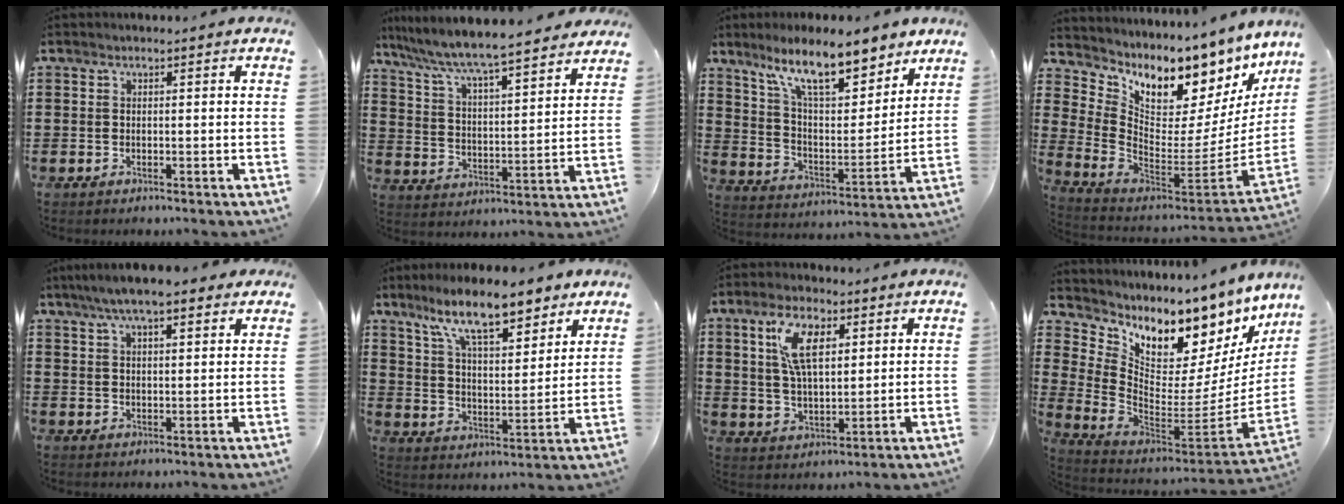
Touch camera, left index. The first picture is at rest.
{"total": 5.7, "force": [5.3, 0.0, 2.2], "torque": [-0.070, -0.043, 0.083]}
{"total": 12.9, "force": [10.0, 3.3, 7.5], "torque": [-0.150, -0.042, 0.175]}
{"total": 6.3, "force": [5.6, 2.3, 1.9], "torque": [-0.071, -0.080, 0.093]}
{"total": 6.6, "force": [5.1, 1.4, 4.0], "torque": [-0.088, 0.000, 0.092]}
{"total": 12.2, "force": [9.5, 2.7, 7.2], "torque": [-0.149, -0.029, 0.167]}
{"total": 9.1, "force": [4.2, 3.9, 7.1], "torque": [-0.143, 0.008, 0.073]}
{"total": 5.6, "force": [4.9, 2.4, 1.2], "torque": [-0.060, -0.083, 0.078]}